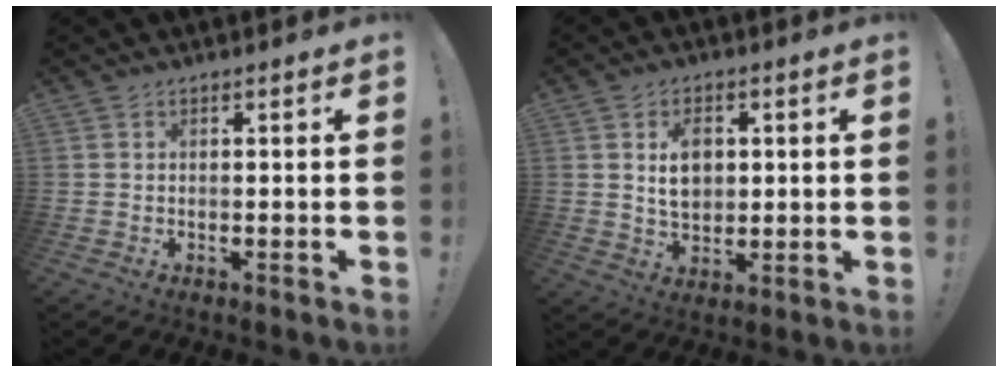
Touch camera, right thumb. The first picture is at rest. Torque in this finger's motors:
{"motor_torque": [-0.07, 0.20, 0.01, 0.04, 0.04]}